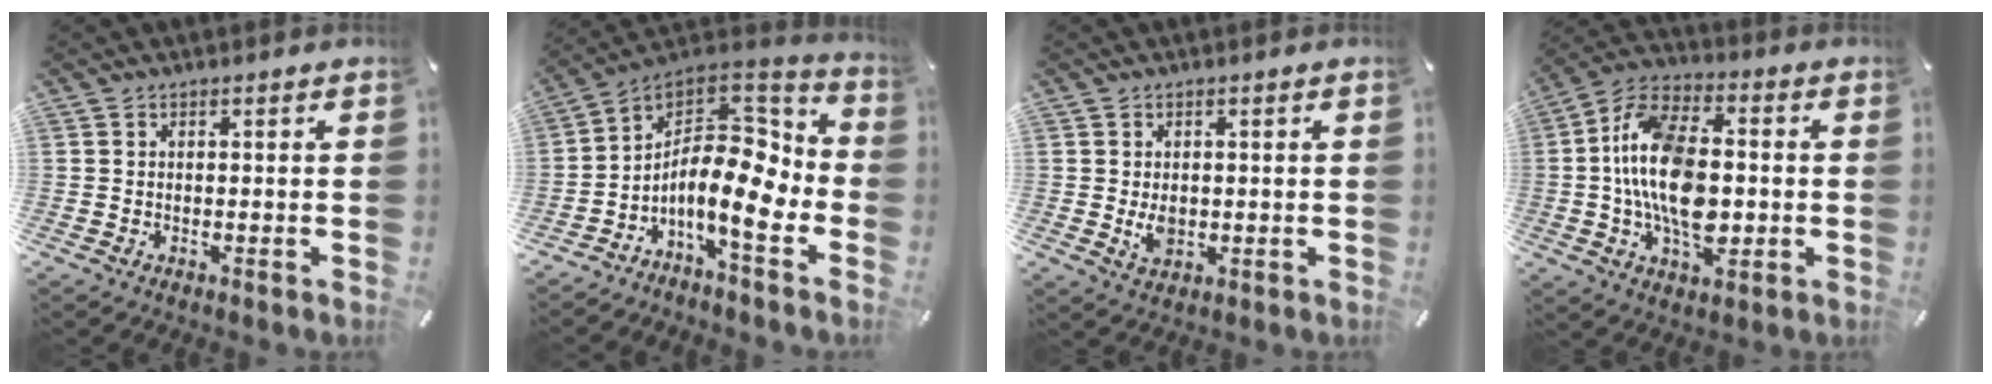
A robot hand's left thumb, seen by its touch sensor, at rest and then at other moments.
{"total": 15.0, "force": [-3.7, 7.4, 12.4], "torque": [-0.224, -0.023, -0.066]}
{"total": 3.8, "force": [-0.3, 2.7, 2.6], "torque": [-0.054, -0.004, -0.008]}
{"total": 17.3, "force": [-1.3, 10.1, 14.0], "torque": [-0.284, 0.008, -0.024]}